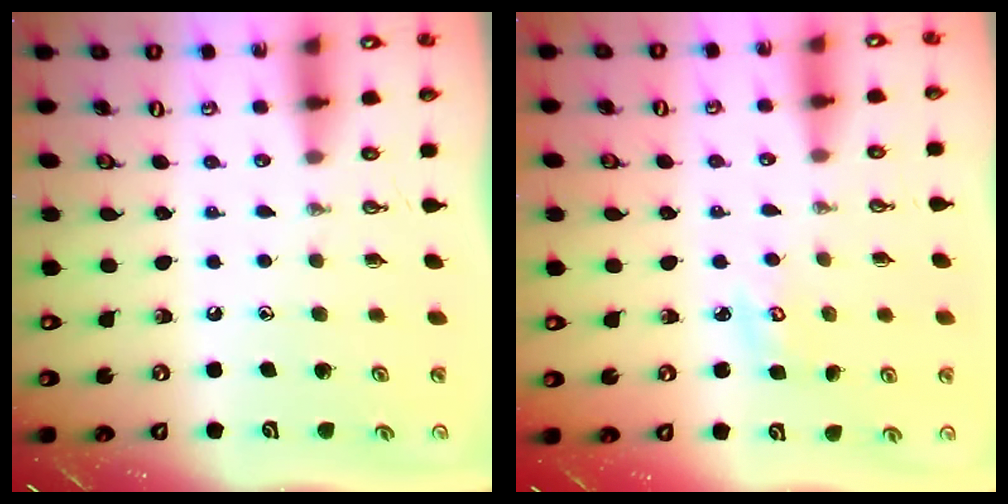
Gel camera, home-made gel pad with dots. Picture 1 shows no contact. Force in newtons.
{"total": 3.1, "press": 3.0, "slide": 0.3}